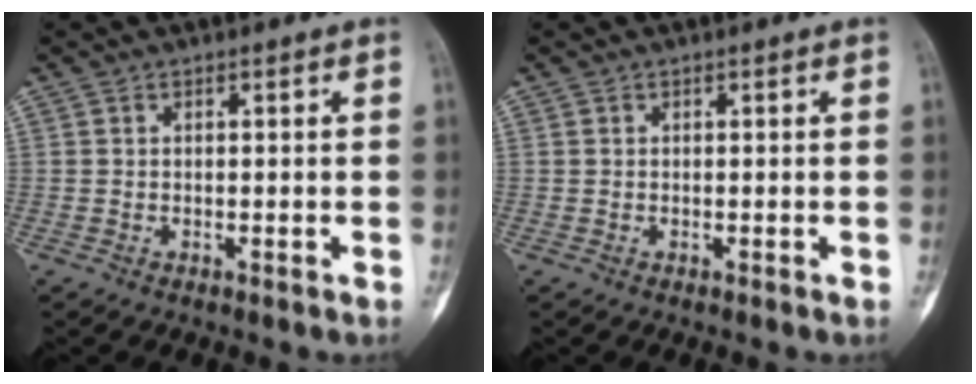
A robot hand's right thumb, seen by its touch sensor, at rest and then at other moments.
{"total": 0.0}